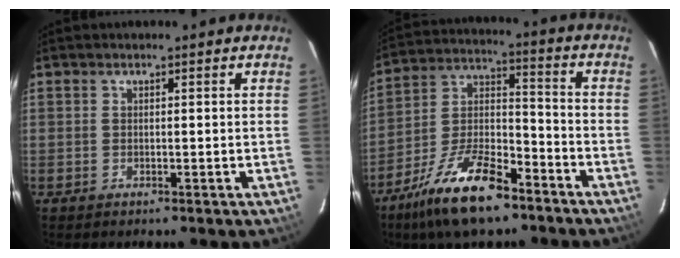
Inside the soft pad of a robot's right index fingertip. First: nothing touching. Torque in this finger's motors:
{"motor_torque": [1.00, -1.14, 0.82, 0.20]}